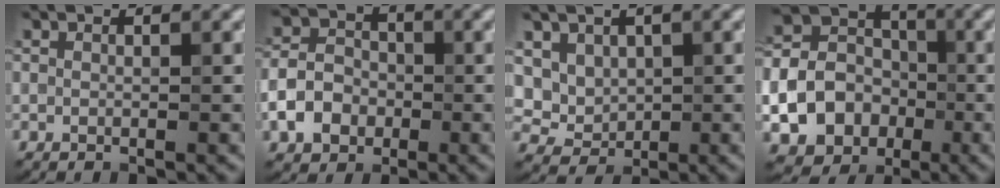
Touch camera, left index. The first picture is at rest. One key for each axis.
{"total": 4.0, "fx": -1.5, "fy": 3.1, "fz": 2.0, "tx": -0.044, "ty": 0.008, "tz": -0.034}
{"total": 3.4, "fx": 1.3, "fy": 2.7, "fz": 1.7, "tx": -0.044, "ty": -0.001, "tz": 0.037}
{"total": 18.6, "fx": -5.1, "fy": 17.0, "fz": 5.8, "tx": -0.160, "ty": -0.024, "tz": -0.111}